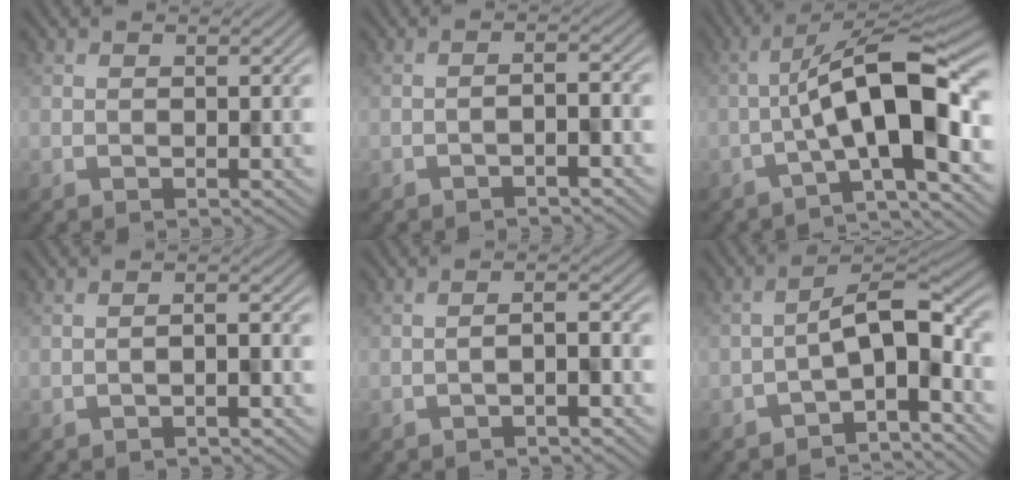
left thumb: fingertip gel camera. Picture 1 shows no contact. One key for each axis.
{"total": 1.7, "fx": -1.4, "fy": 0.2, "fz": 1.0, "tx": -0.017, "ty": 0.007, "tz": -0.027}
{"total": 11.9, "fx": -2.7, "fy": 2.9, "fz": 11.3, "tx": -0.179, "ty": 0.021, "tz": -0.052}
{"total": 1.4, "fx": -1.2, "fy": 0.2, "fz": 0.8, "tx": -0.012, "ty": 0.006, "tz": -0.022}
{"total": 2.0, "fx": -1.6, "fy": 0.3, "fz": 1.2, "tx": -0.021, "ty": 0.009, "tz": -0.031}
{"total": 7.8, "fx": -4.7, "fy": 2.7, "fz": 5.7, "tx": -0.069, "ty": 0.013, "tz": -0.091}